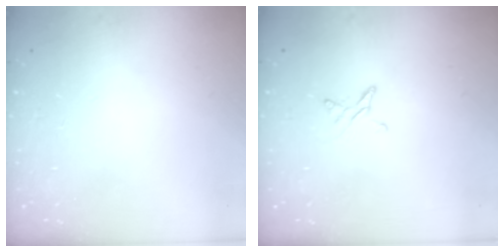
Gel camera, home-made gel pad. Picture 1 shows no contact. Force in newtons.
{"total": 4.2, "press": 4.2, "slide": 0.5}